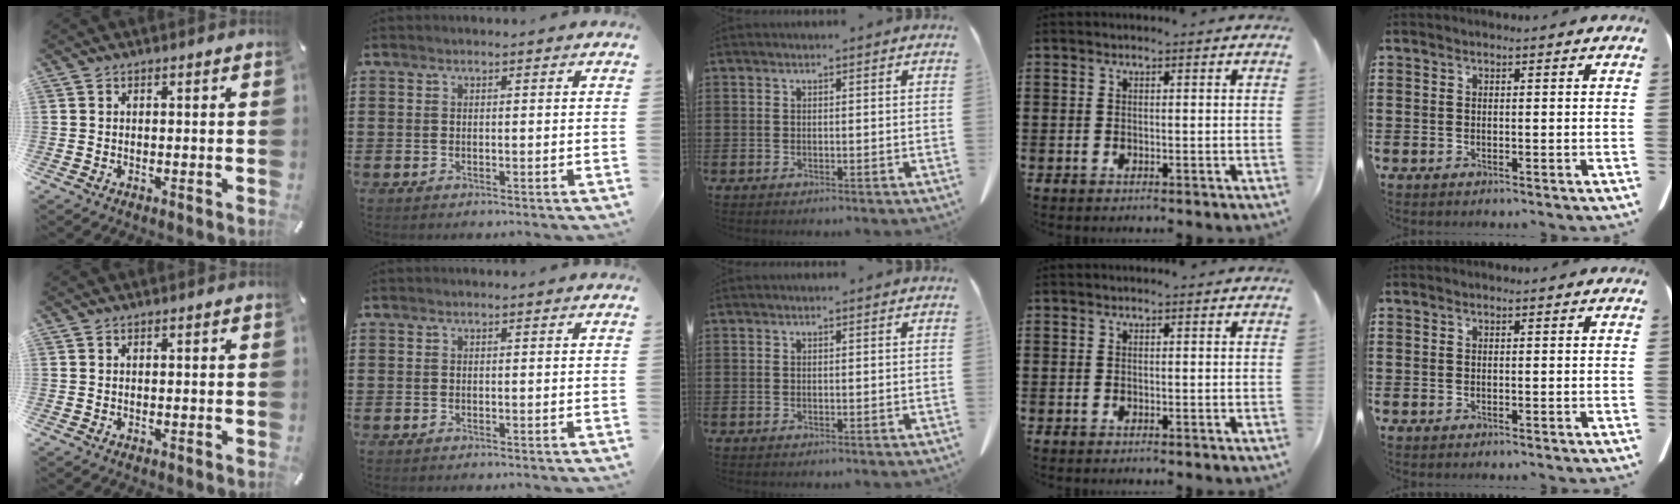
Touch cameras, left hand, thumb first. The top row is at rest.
{}